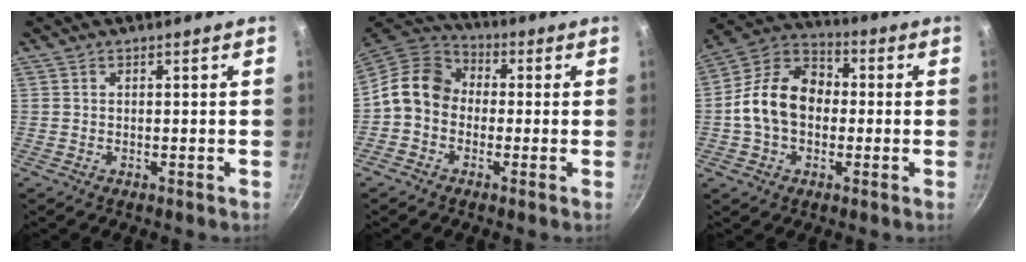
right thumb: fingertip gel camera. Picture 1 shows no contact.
{"total": 10.4, "force": [-0.5, 8.7, 5.7], "torque": [-0.072, 0.033, -0.036]}
{"total": 14.2, "force": [-0.9, 10.5, 9.6], "torque": [-0.134, 0.036, -0.036]}